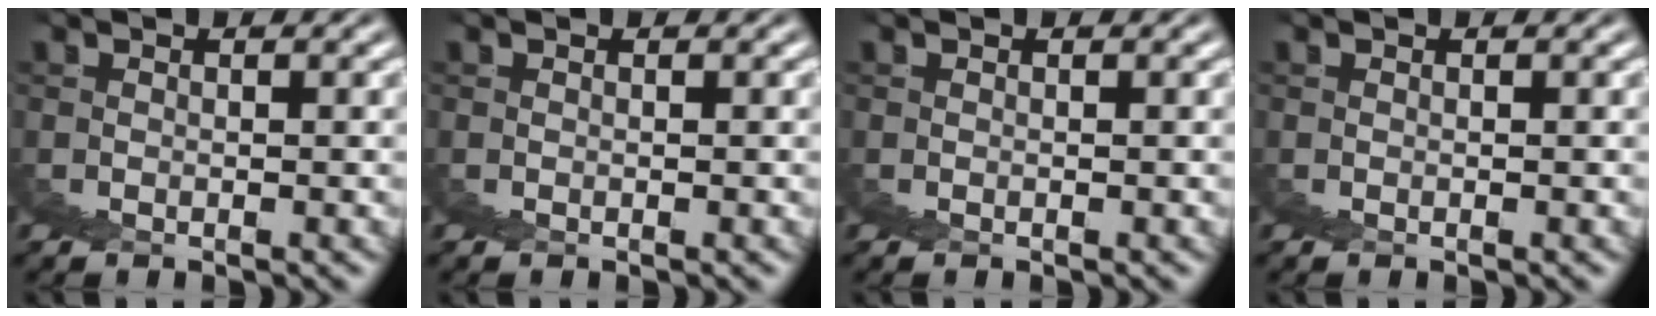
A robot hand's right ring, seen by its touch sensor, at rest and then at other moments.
{"total": 0.0}
{"total": 0.0}
{"total": 0.0}